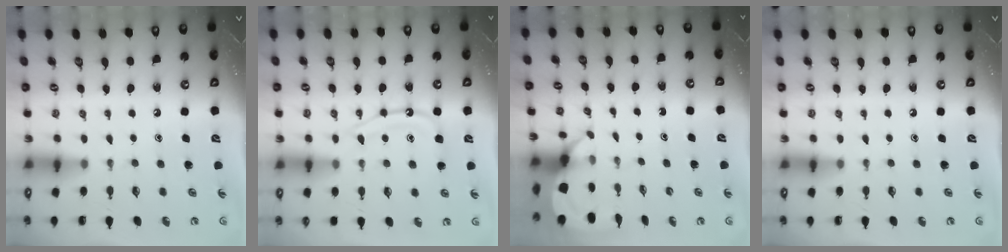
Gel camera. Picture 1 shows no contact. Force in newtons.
{"total": 12.4, "press": 12.4, "slide": 1.1}
{"total": 5.3, "press": 5.3, "slide": 0.4}
{"total": 0.0}